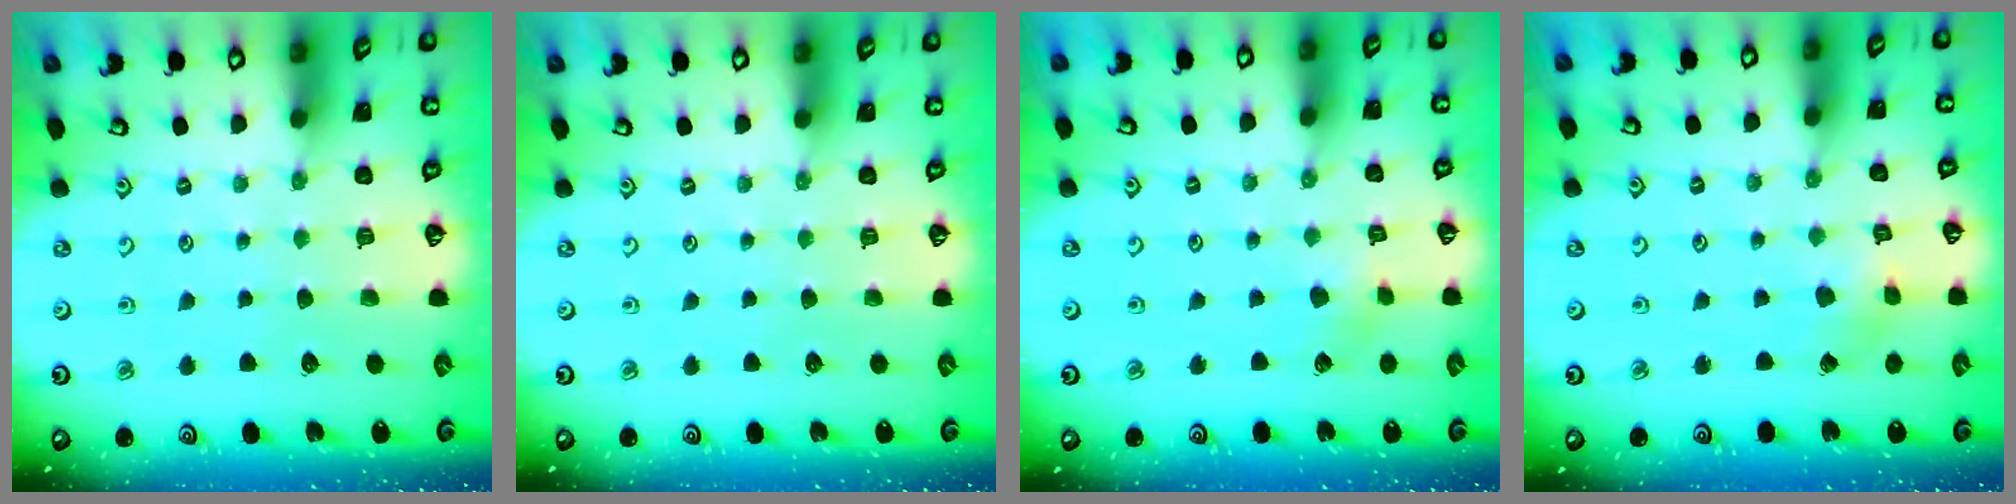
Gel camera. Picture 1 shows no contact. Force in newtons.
{"total": 0.0}
{"total": 3.6, "press": 3.5, "slide": 0.5}
{"total": 2.1, "press": 2.1, "slide": 0.3}